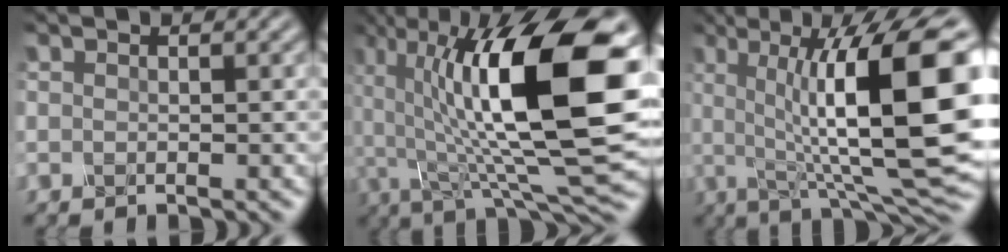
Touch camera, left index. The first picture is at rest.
{"total": 16.8, "force": [3.1, 5.8, 15.5], "torque": [-0.253, 0.009, 0.048]}
{"total": 16.1, "force": [1.4, 4.6, 15.3], "torque": [-0.210, 0.008, 0.021]}